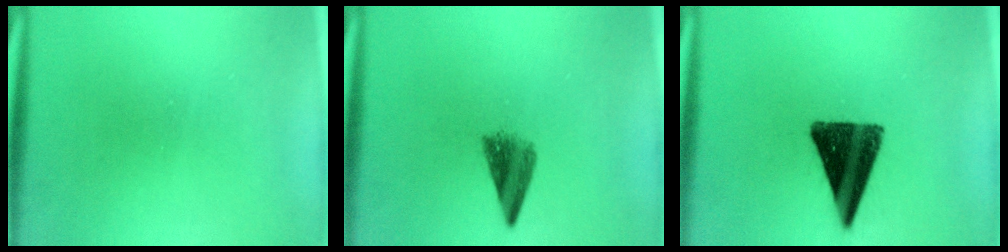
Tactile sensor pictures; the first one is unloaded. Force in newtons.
{"total": 4.0}
{"total": 13.3}